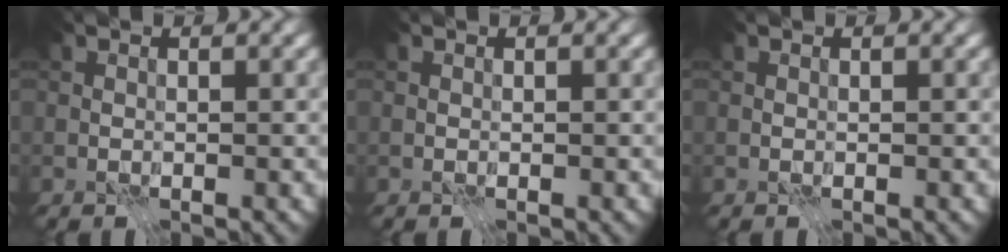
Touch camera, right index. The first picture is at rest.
{"total": 0.0}
{"total": 0.0}